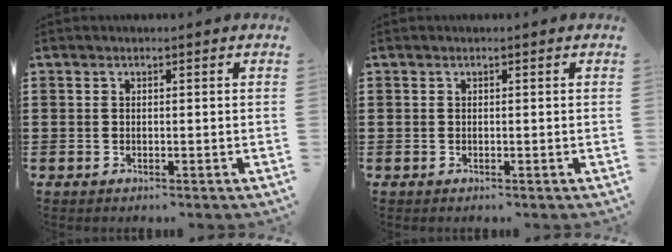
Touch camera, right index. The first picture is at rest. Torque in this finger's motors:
{"motor_torque": [-0.06, 0.06, 0.00, 0.00]}